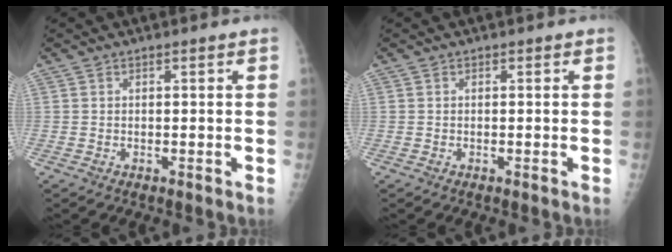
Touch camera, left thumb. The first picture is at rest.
{"total": 0.0}